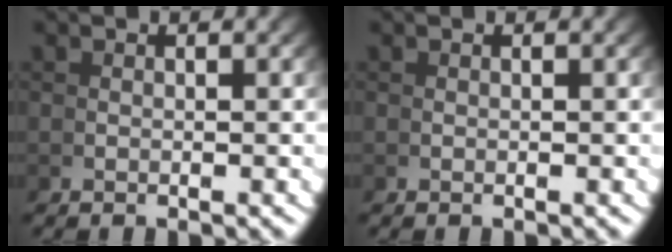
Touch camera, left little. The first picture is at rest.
{"total": 0.0}